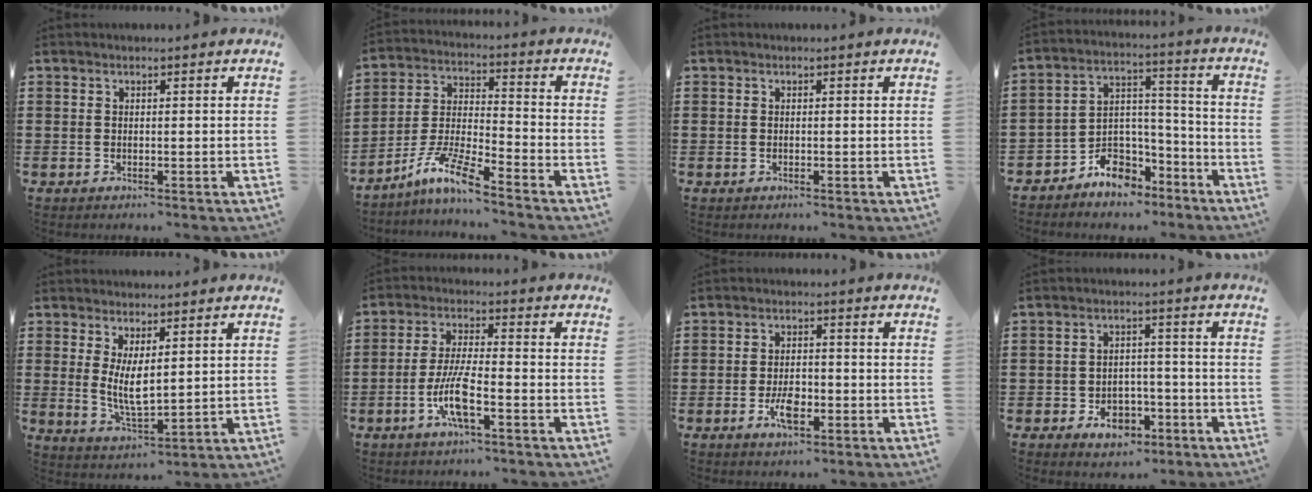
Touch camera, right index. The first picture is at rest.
{"total": 8.6, "force": [-7.0, 0.6, 5.0], "torque": [-0.120, -0.005, -0.142]}
{"total": 0.0}
{"total": 5.9, "force": [-4.7, 3.6, 0.0], "torque": [-0.003, 0.017, -0.089]}
{"total": 5.6, "force": [1.1, 2.1, 5.0], "torque": [-0.097, -0.006, 0.018]}
{"total": 7.6, "force": [-3.1, 1.5, 6.7], "torque": [-0.151, -0.012, -0.064]}
{"total": 4.7, "force": [-1.6, 2.2, 3.8], "torque": [-0.071, -0.001, -0.033]}
{"total": 5.1, "force": [-2.8, 3.5, 2.5], "torque": [-0.034, 0.010, -0.052]}